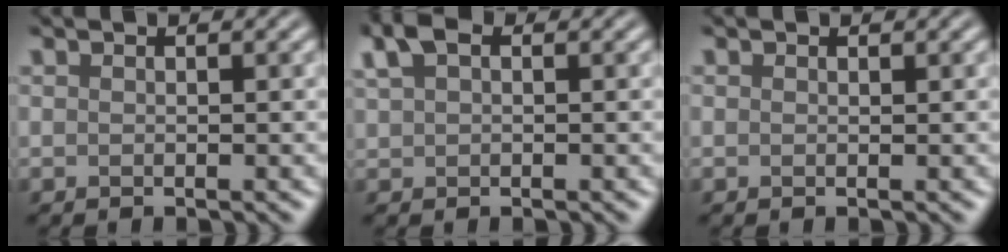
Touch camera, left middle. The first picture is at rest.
{"total": 0.6, "force": [0.4, 0.2, 0.4], "torque": [-0.041, -0.002, 0.043]}
{"total": 0.6, "force": [0.2, -0.3, -0.4], "torque": [0.006, -0.008, 0.004]}